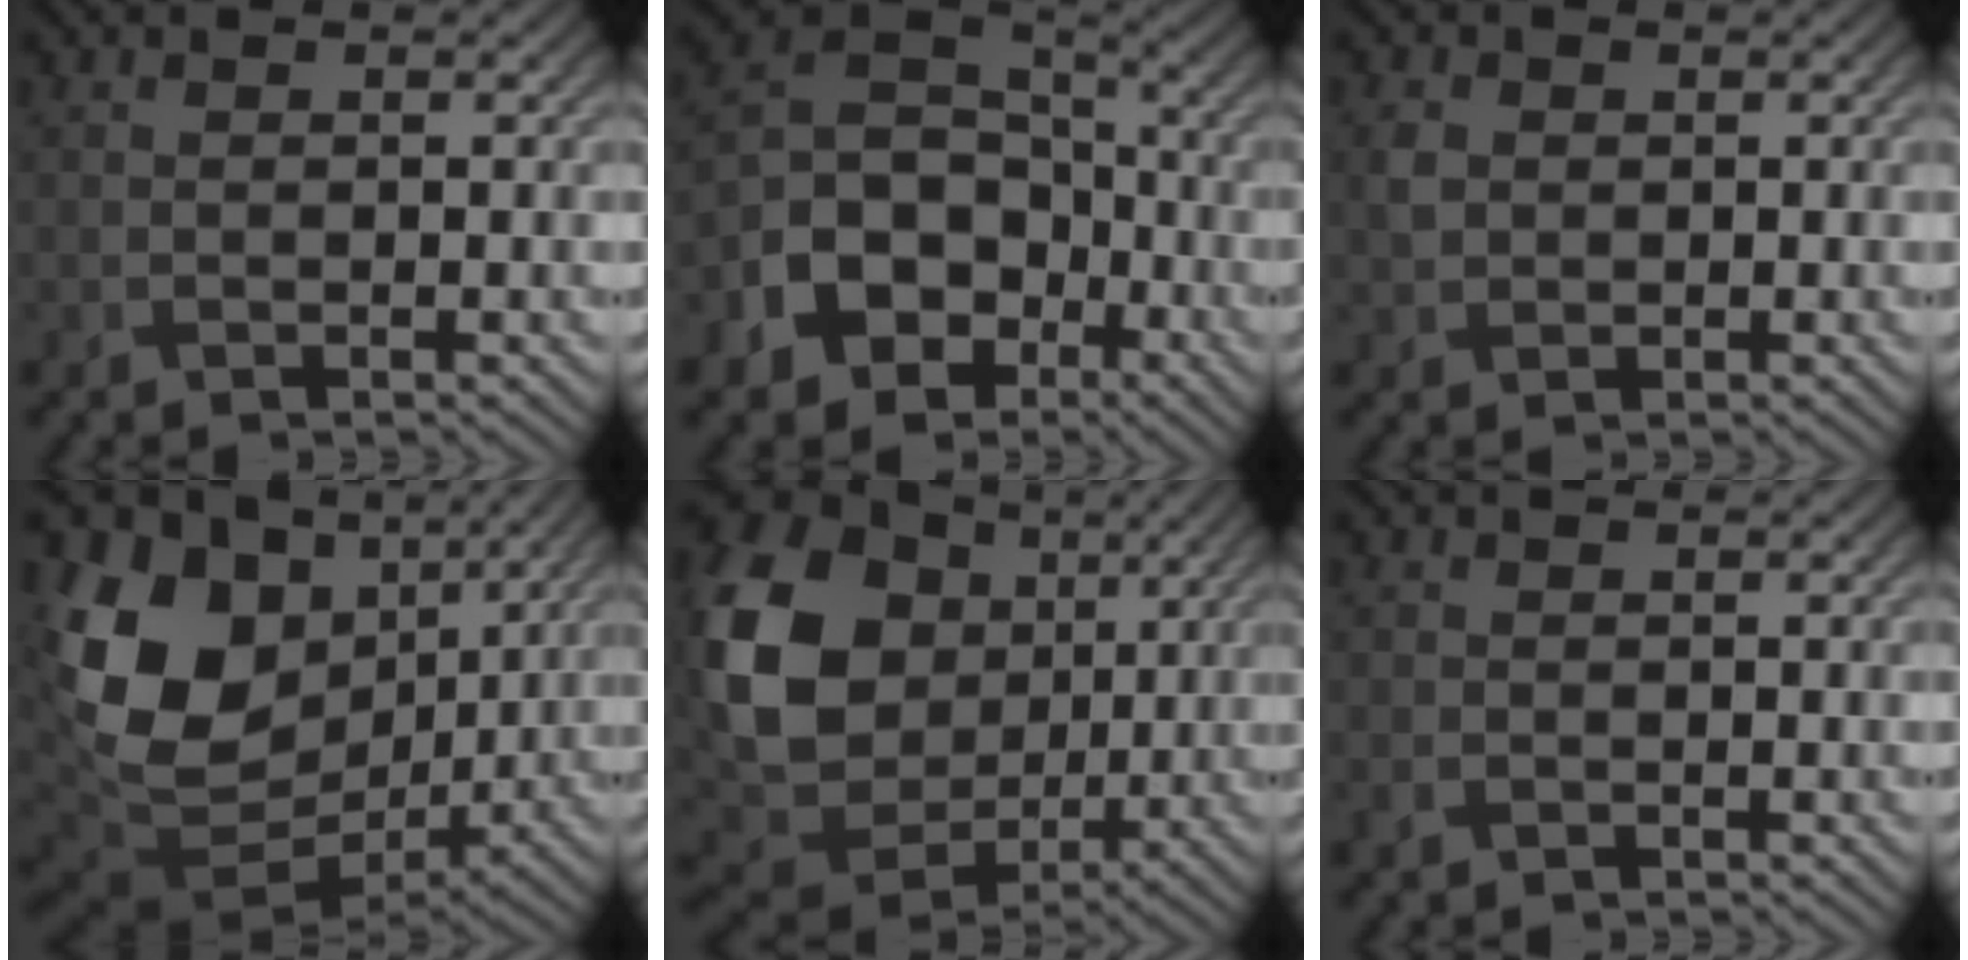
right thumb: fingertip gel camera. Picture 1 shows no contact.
{"total": 12.5, "force": [-5.6, 8.9, 6.7], "torque": [-0.150, -0.030, -0.108]}
{"total": 2.2, "force": [0.4, 1.9, 1.0], "torque": [-0.027, -0.001, 0.007]}
{"total": 18.8, "force": [3.8, 14.4, 11.6], "torque": [-0.261, -0.012, 0.104]}
{"total": 20.3, "force": [3.3, 16.5, 11.3], "torque": [-0.303, -0.002, 0.086]}
{"total": 0.8, "force": [-0.4, 0.6, 0.4], "torque": [-0.010, -0.005, -0.008]}